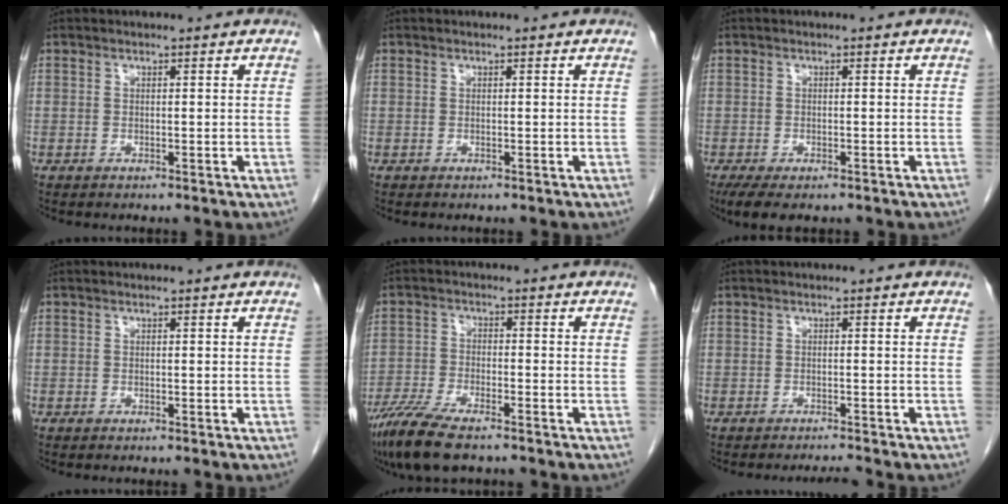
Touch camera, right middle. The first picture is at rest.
{"total": 0.0}
{"total": 4.6, "force": [-3.2, 1.7, 2.9], "torque": [-0.054, -0.013, -0.049]}
{"total": 0.0}
{"total": 9.4, "force": [-7.1, 1.9, 5.9], "torque": [-0.110, -0.024, -0.124]}
{"total": 1.7, "force": [-1.6, -0.7, 0.1], "torque": [-0.004, -0.008, -0.023]}